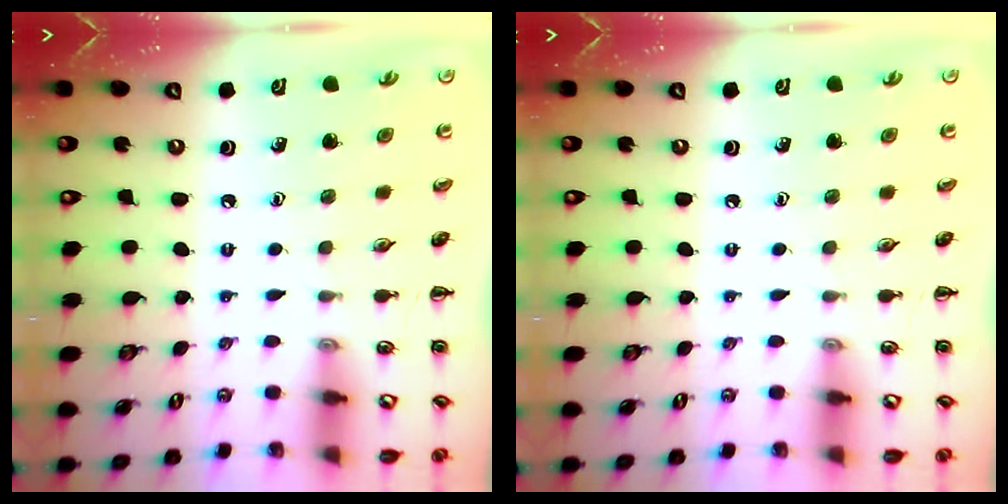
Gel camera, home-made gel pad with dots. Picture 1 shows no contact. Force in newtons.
{"total": 0.0}